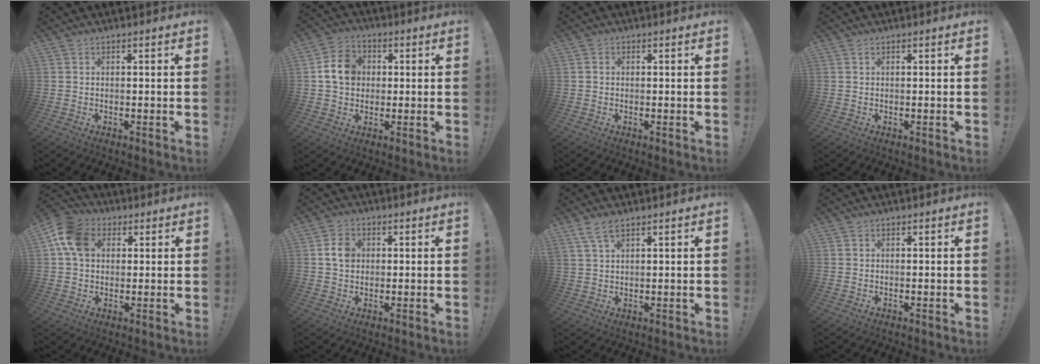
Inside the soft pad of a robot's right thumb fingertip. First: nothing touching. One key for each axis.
{"total": 10.1, "fx": 1.6, "fy": 8.4, "fz": 5.3, "tx": -0.084, "ty": 0.012, "tz": 0.035}
{"total": 0.6, "fx": -0.1, "fy": 0.6, "fz": 0.1, "tx": -0.002, "ty": 0.003, "tz": -0.002}
{"total": 0.0}
{"total": 11.6, "fx": 3.6, "fy": 8.7, "fz": 6.8, "tx": -0.117, "ty": 0.006, "tz": 0.072}
{"total": 5.5, "fx": 1.0, "fy": 4.4, "fz": 3.2, "tx": -0.040, "ty": 0.004, "tz": 0.018}
{"total": 4.8, "fx": 3.3, "fy": 1.5, "fz": 3.1, "tx": -0.057, "ty": -0.011, "tz": 0.062}
{"total": 0.0}